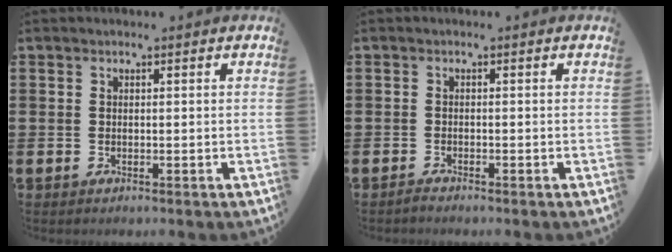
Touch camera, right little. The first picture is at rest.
{"total": 0.7, "force": [-0.7, 0.0, 0.2], "torque": [-0.005, -0.004, -0.013]}